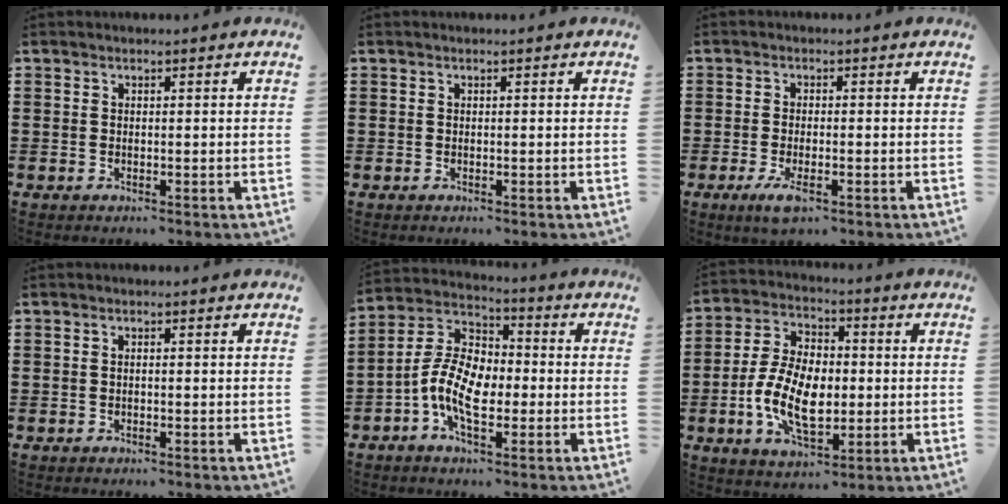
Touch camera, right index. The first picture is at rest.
{"total": 0.0}
{"total": 3.0, "force": [-1.5, 0.8, 2.5], "torque": [-0.060, -0.011, -0.030]}
{"total": 0.0}
{"total": 10.0, "force": [-2.8, 5.4, 7.9], "torque": [-0.195, 0.001, -0.059]}
{"total": 10.5, "force": [-1.8, 6.0, 8.4], "torque": [-0.195, 0.002, -0.036]}